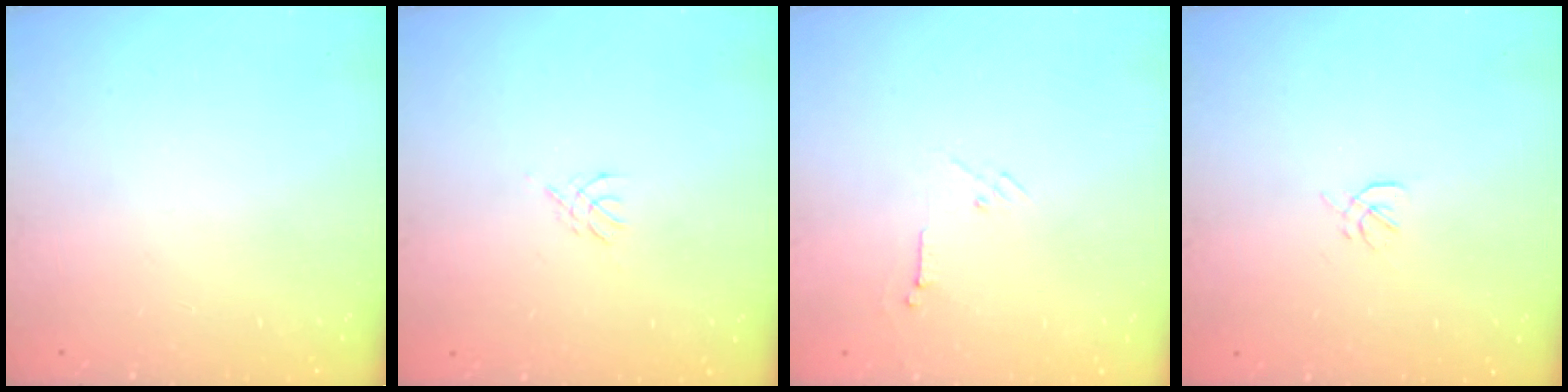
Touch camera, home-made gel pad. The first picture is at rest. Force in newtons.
{"total": 2.7, "press": 2.6, "slide": 0.6}
{"total": 3.5, "press": 3.4, "slide": 0.7}
{"total": 1.6, "press": 1.5, "slide": 0.6}